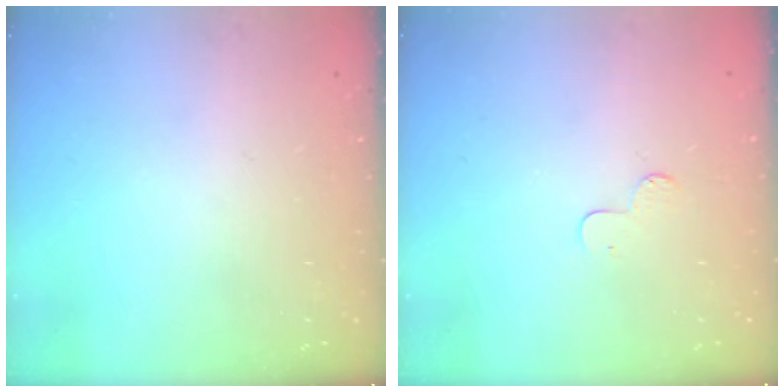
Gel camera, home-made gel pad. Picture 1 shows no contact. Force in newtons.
{"total": 3.7, "press": 3.7, "slide": 0.2}